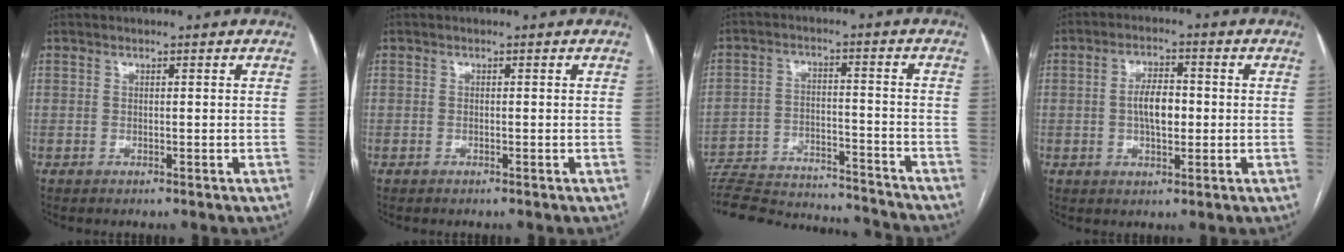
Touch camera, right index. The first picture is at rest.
{"total": 0.0}
{"total": 22.2, "force": [-21.1, 2.4, 6.5], "torque": [-0.132, -0.018, -0.303]}
{"total": 5.5, "force": [-0.1, 2.4, 5.0], "torque": [-0.092, 0.008, -0.003]}